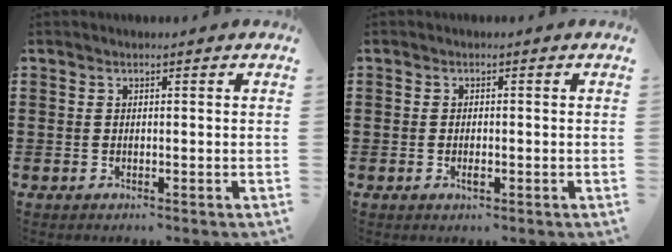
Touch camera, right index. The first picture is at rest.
{"total": 1.2, "force": [-0.3, 0.3, 1.2], "torque": [-0.021, -0.003, -0.004]}